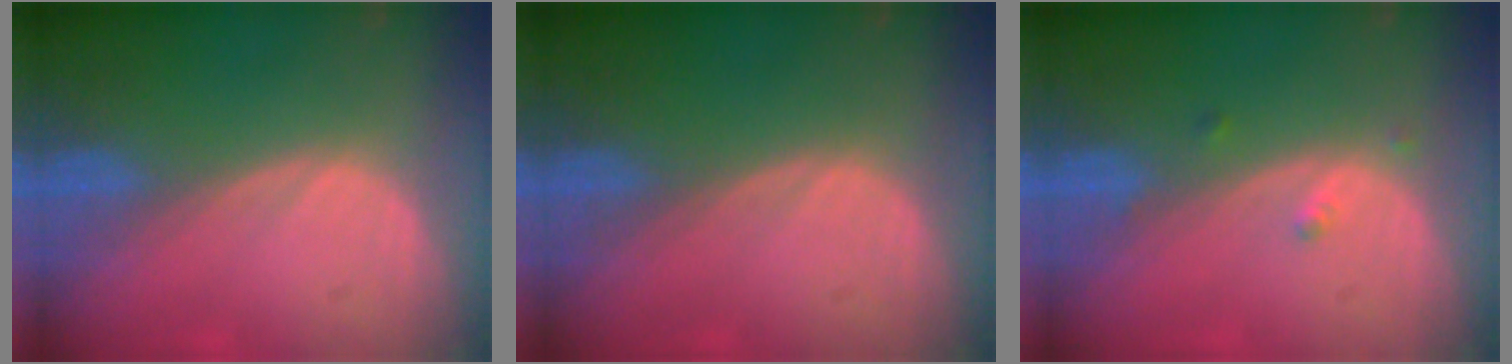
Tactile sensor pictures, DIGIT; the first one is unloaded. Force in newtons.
{"total": 0.0}
{"total": 1.6, "press": 1.3, "slide": 0.8}